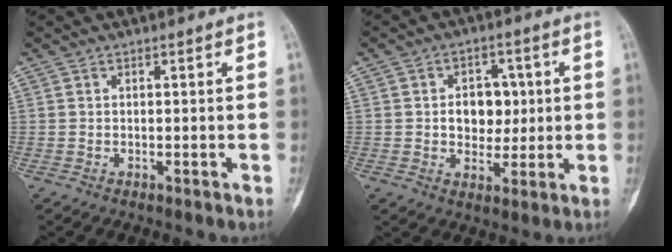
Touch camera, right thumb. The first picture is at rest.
{"total": 7.6, "force": [0.8, 5.8, 4.9], "torque": [-0.029, 0.003, 0.014]}